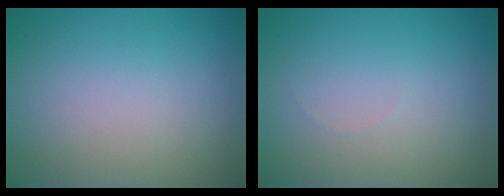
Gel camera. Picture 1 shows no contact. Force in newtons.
{"total": 0.0}